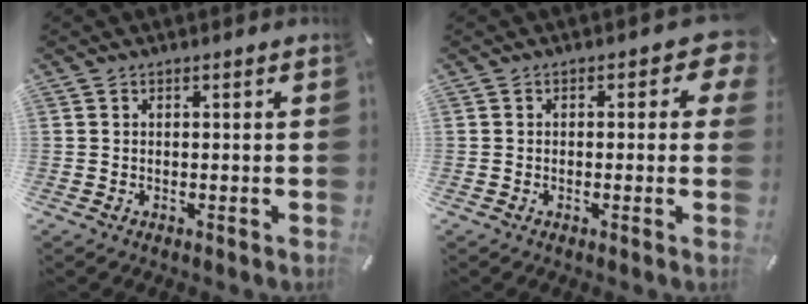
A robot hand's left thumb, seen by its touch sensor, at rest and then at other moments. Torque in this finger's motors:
{"motor_torque": [0.52, 0.06, 0.31, 0.12, 0.04]}